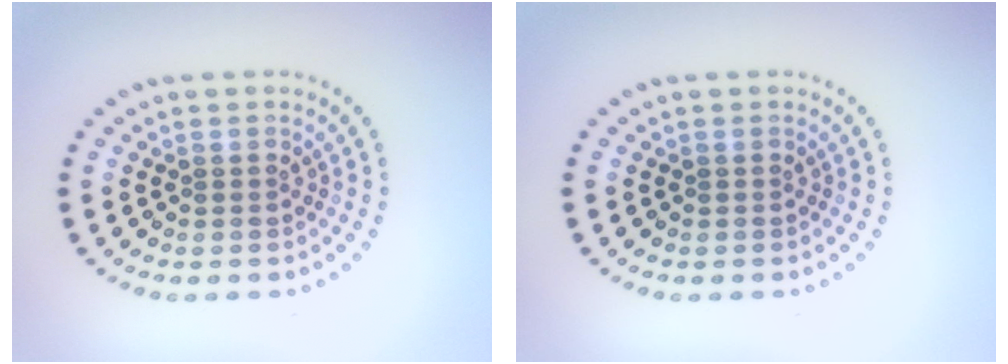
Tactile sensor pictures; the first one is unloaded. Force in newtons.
{"total": 0.0}